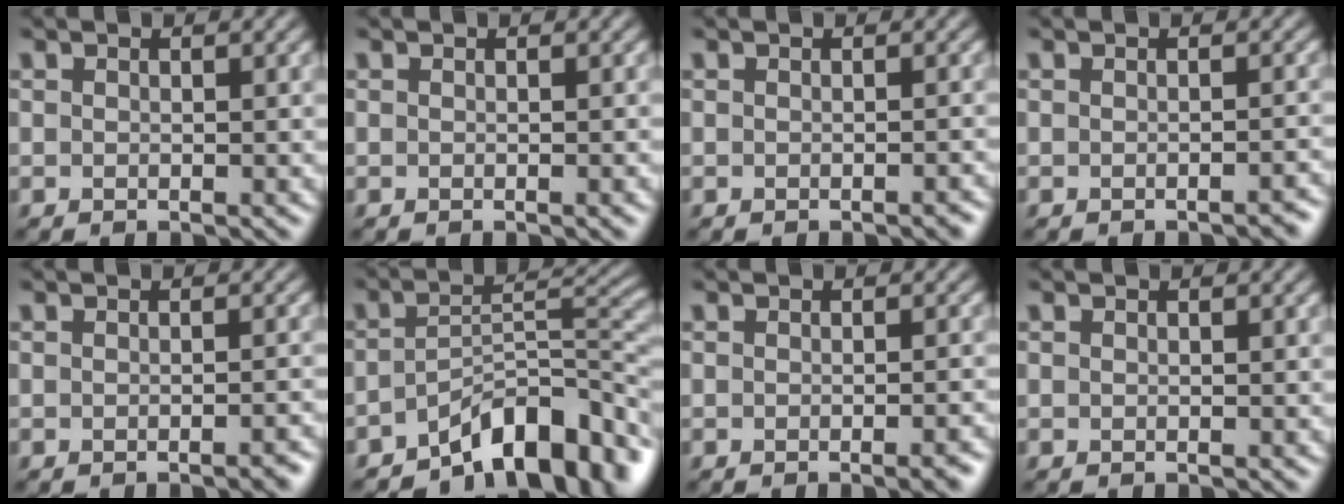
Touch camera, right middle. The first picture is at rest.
{"total": 0.8, "force": [-0.2, 0.1, 0.8], "torque": [-0.007, 0.001, -0.002]}
{"total": 0.8, "force": [-0.6, 0.2, 0.5], "torque": [-0.006, 0.001, -0.007]}
{"total": 1.2, "force": [-1.0, 0.3, 0.7], "torque": [-0.005, 0.003, -0.013]}
{"total": 1.4, "force": [-0.9, 0.3, 1.0], "torque": [-0.009, 0.002, -0.012]}
{"total": 8.9, "force": [-5.8, 3.2, 5.9], "torque": [-0.072, 0.004, -0.099]}
{"total": 2.2, "force": [-1.1, 0.6, 1.8], "torque": [-0.015, 0.001, -0.016]}
{"total": 0.0}